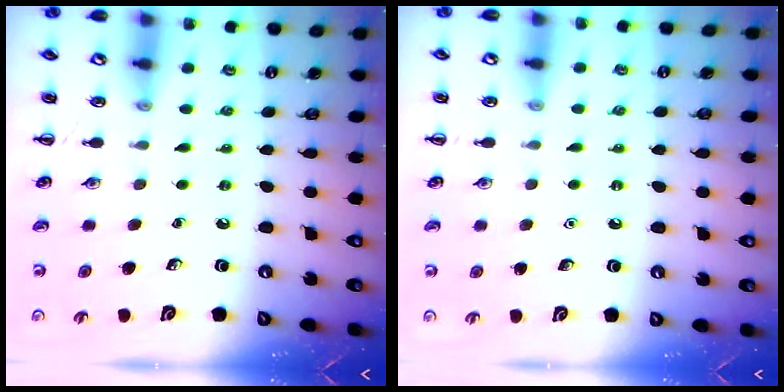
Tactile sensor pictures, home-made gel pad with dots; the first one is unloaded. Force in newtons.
{"total": 1.6, "press": 1.6, "slide": 0.1}